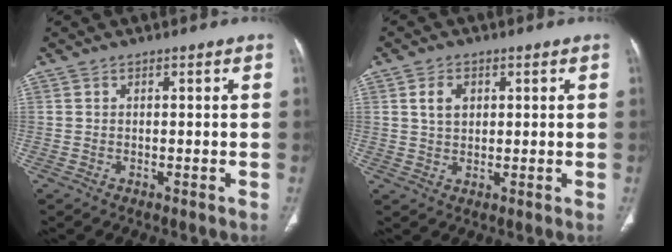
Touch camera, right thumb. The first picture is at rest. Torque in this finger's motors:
{"motor_torque": [0.45, 0.38, 0.24, -0.08, 0.01]}